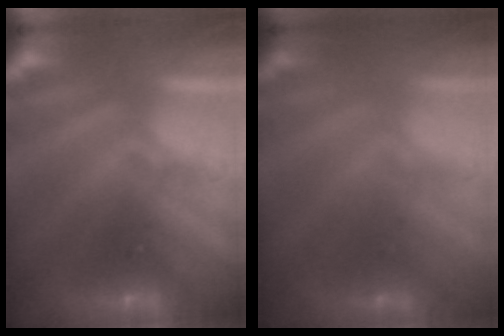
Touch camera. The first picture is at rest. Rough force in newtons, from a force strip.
{"total": 1.7}